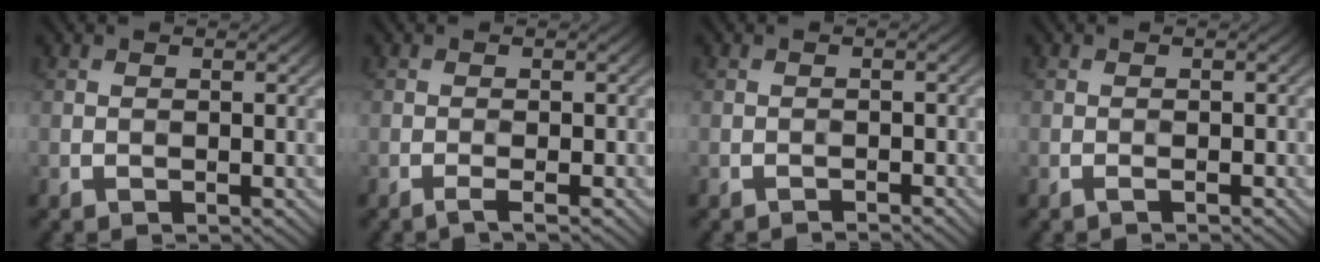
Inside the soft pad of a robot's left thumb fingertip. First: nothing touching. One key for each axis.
{"total": 1.7, "fx": -1.0, "fy": 0.1, "fz": 1.4, "tx": -0.022, "ty": 0.005, "tz": -0.020}
{"total": 0.9, "fx": -0.8, "fy": 0.1, "fz": 0.3, "tx": -0.002, "ty": 0.001, "tz": -0.016}
{"total": 0.9, "fx": -0.6, "fy": 0.1, "fz": 0.7, "tx": -0.012, "ty": 0.001, "tz": -0.011}